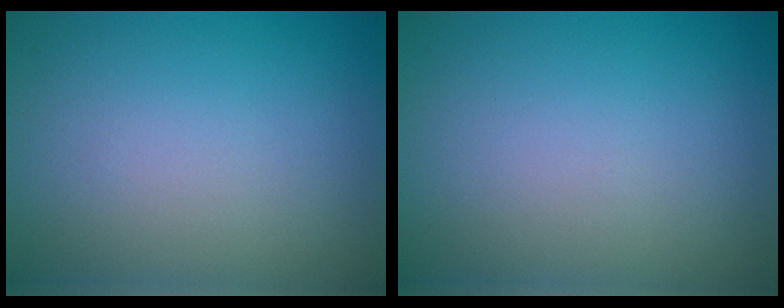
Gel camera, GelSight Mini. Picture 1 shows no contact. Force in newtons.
{"total": 0.0}